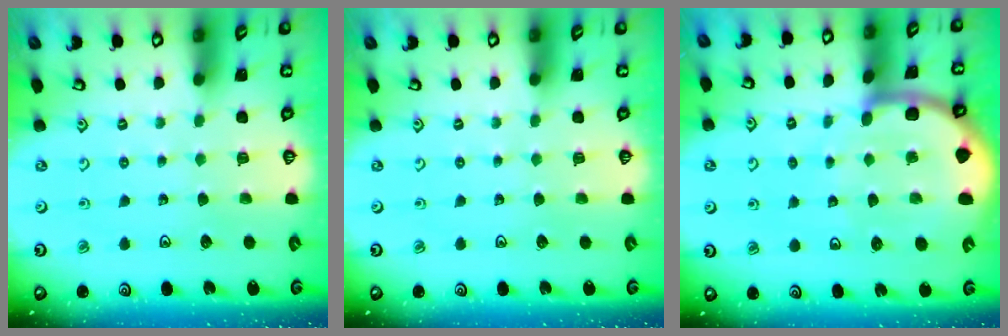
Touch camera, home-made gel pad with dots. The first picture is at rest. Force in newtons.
{"total": 0.0}
{"total": 8.8, "press": 8.7, "slide": 1.3}